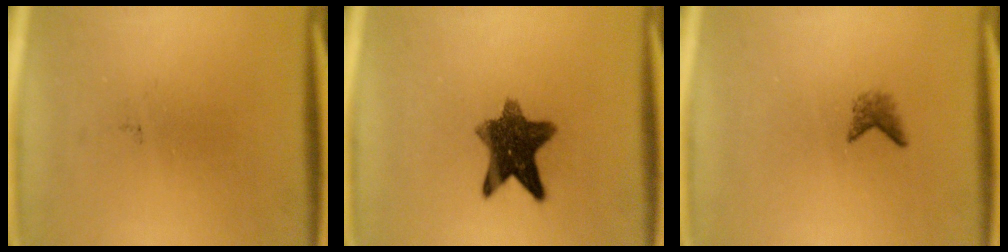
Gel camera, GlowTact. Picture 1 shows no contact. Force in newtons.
{"total": 9.9}
{"total": 1.4}